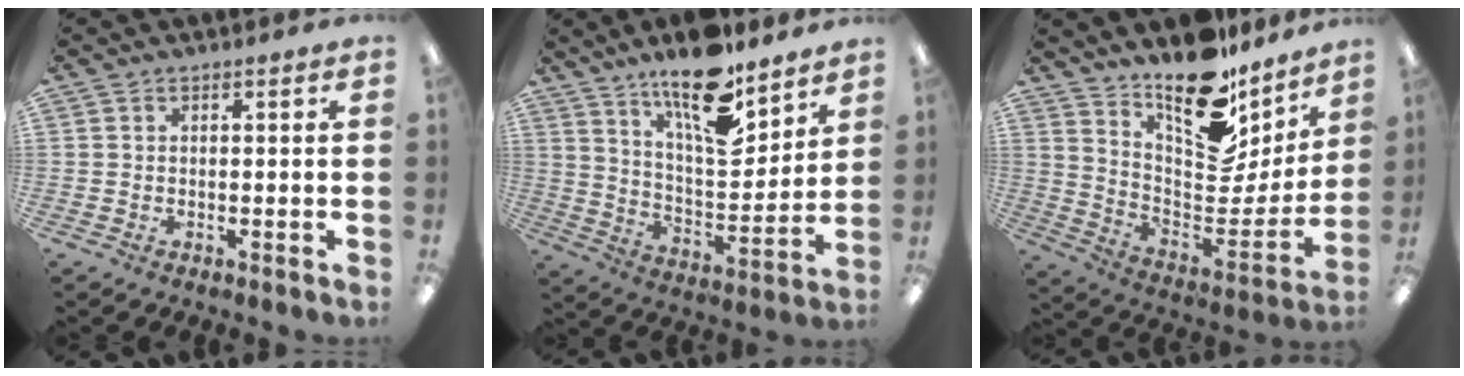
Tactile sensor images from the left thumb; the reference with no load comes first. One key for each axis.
{"total": 16.6, "fx": 11.9, "fy": 5.8, "fz": 10.0, "tx": -0.167, "ty": -0.074, "tz": 0.202}
{"total": 18.4, "fx": 13.9, "fy": 8.1, "fz": 8.8, "tx": -0.110, "ty": -0.129, "tz": 0.240}